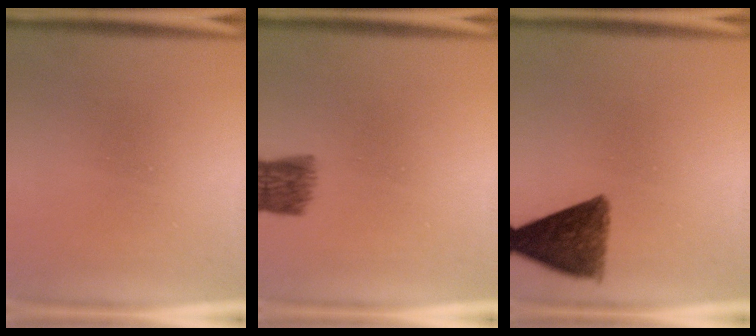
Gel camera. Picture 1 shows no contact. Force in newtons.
{"total": 5.7}
{"total": 10.0}